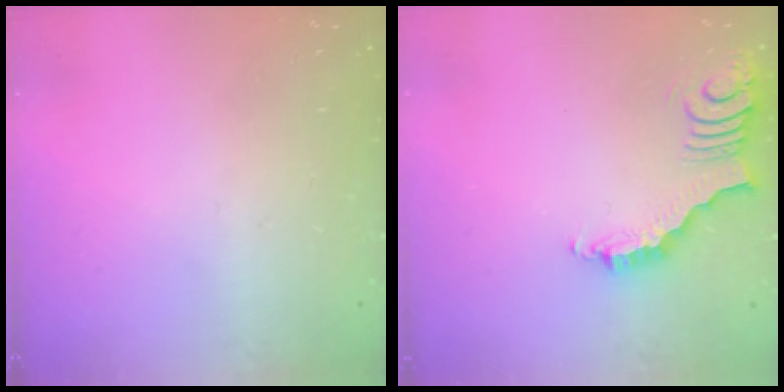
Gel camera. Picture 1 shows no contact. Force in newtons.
{"total": 4.0, "press": 3.9, "slide": 0.6}